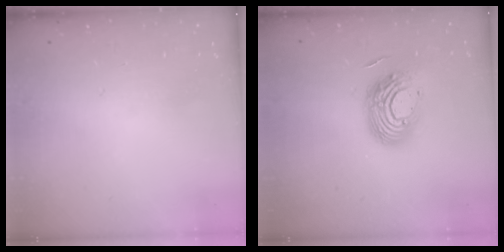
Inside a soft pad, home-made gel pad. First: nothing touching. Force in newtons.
{"total": 14.5, "press": 14.5, "slide": 1.0}